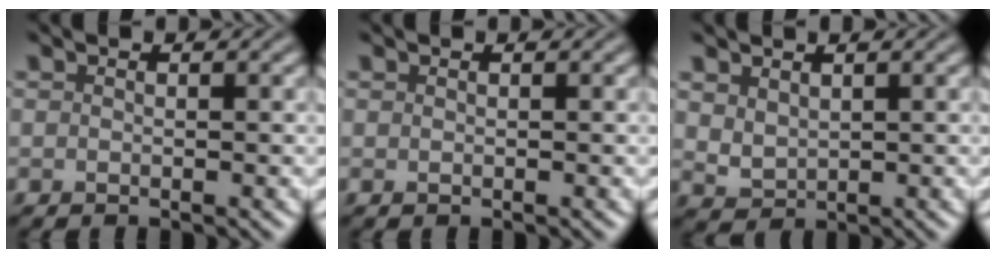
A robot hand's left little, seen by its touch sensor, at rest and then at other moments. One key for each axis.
{"total": 0.0}
{"total": 1.9, "fx": 1.1, "fy": 1.2, "fz": 0.9, "tx": -0.023, "ty": -0.005, "tz": 0.029}